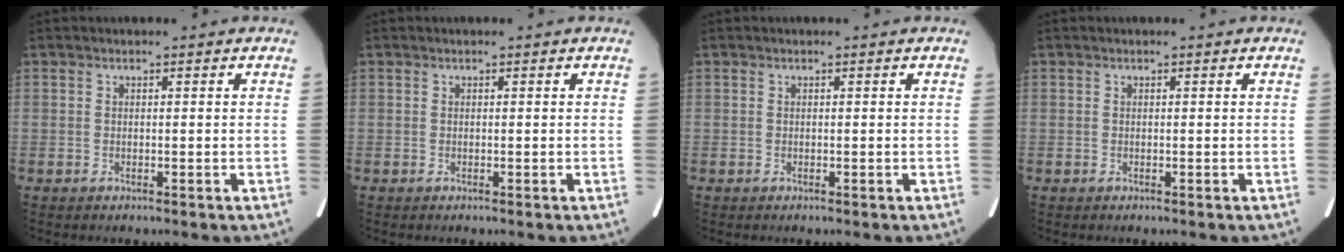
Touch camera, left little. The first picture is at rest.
{"total": 0.0}
{"total": 0.0}
{"total": 0.0}